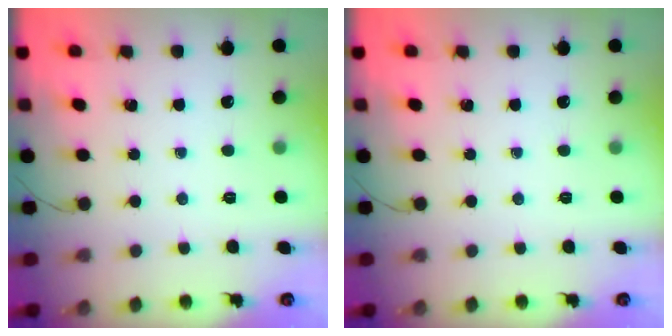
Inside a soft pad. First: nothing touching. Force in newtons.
{"total": 0.0}